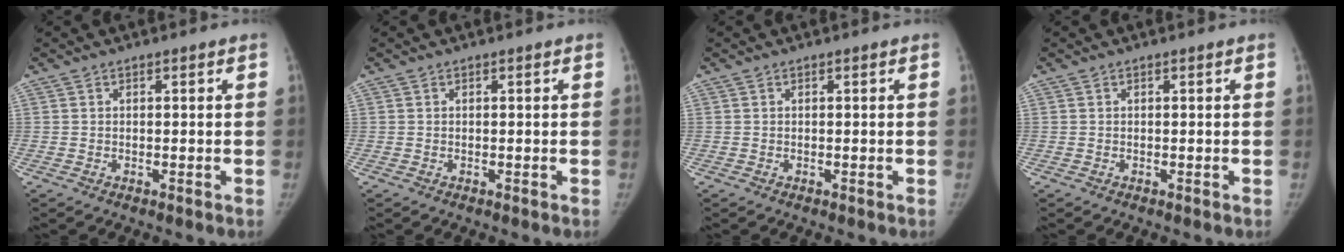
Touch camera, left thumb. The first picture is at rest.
{"total": 0.0}
{"total": 0.0}
{"total": 0.0}